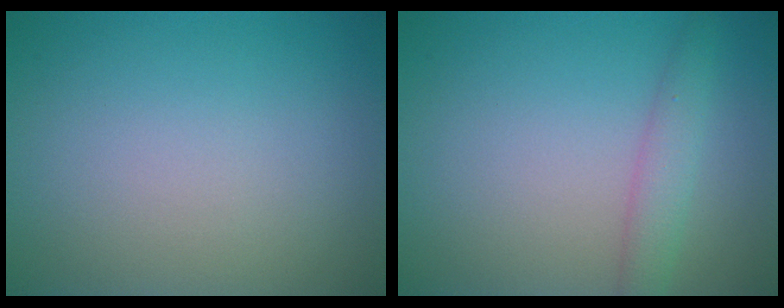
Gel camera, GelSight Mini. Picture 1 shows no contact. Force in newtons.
{"total": 2.2, "press": 2.2, "slide": 0.1}